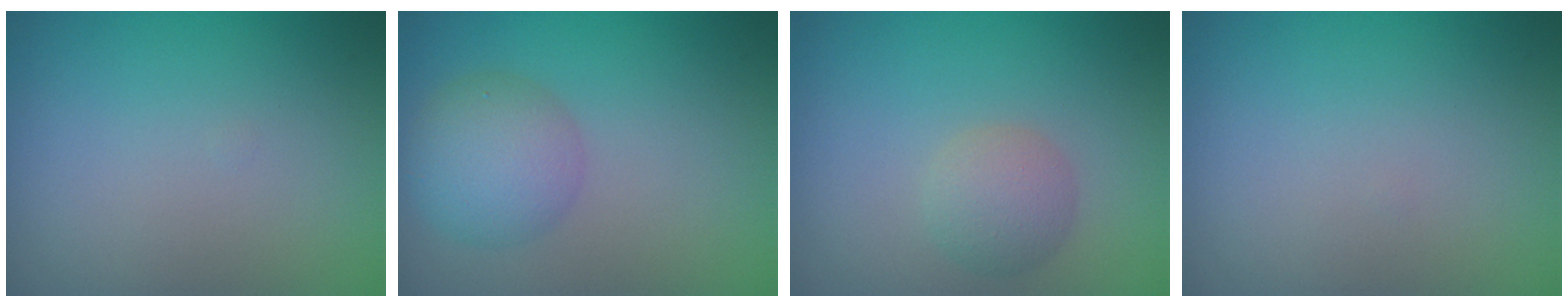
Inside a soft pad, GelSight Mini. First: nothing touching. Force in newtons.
{"total": 4.0, "press": 4.0, "slide": 0.1}
{"total": 2.3, "press": 2.3, "slide": 0.0}
{"total": 0.0}